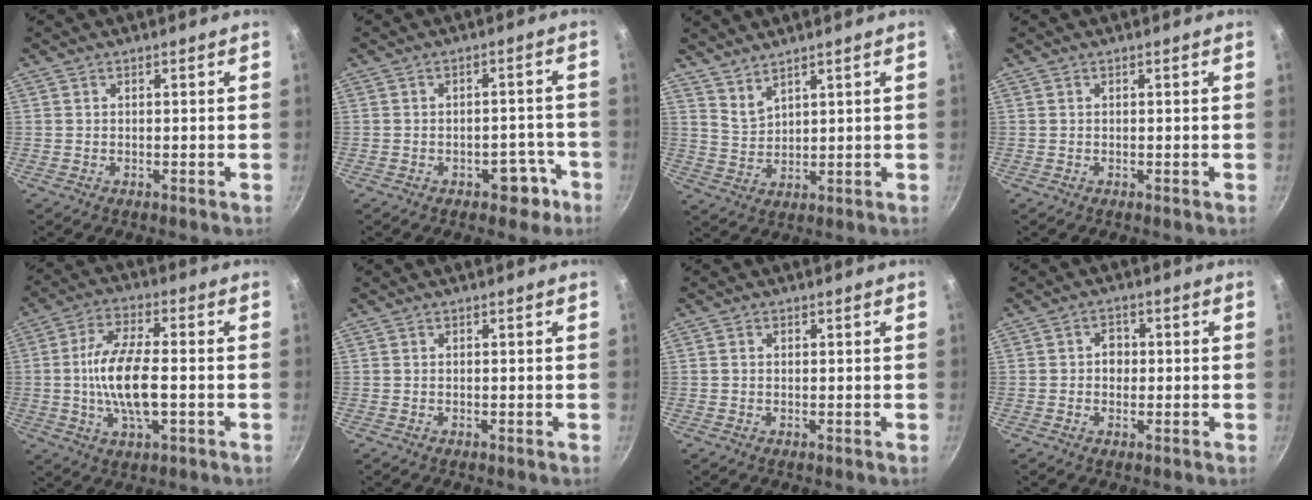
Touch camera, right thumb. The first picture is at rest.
{"total": 5.3, "force": [-2.9, 3.5, 2.8], "torque": [-0.009, 0.033, -0.021]}
{"total": 3.9, "force": [3.4, 1.0, 1.5], "torque": [-0.029, -0.033, 0.072]}
{"total": 0.0}
{"total": 12.3, "force": [-1.5, 4.8, 11.2], "torque": [-0.213, 0.014, -0.034]}
{"total": 0.0}
{"total": 0.6, "force": [0.1, 0.5, 0.3], "torque": [-0.003, 0.004, 0.001]}
{"total": 3.3, "force": [-0.1, 2.8, 1.7], "torque": [-0.007, 0.004, -0.005]}